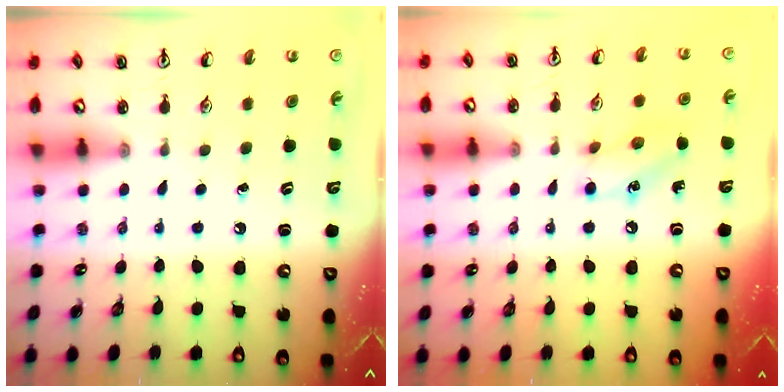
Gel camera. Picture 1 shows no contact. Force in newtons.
{"total": 8.8, "press": 8.7, "slide": 1.2}